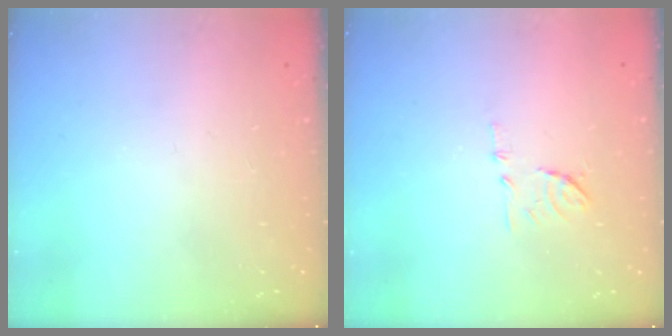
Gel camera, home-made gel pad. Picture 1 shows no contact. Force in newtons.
{"total": 7.5, "press": 7.5, "slide": 0.8}